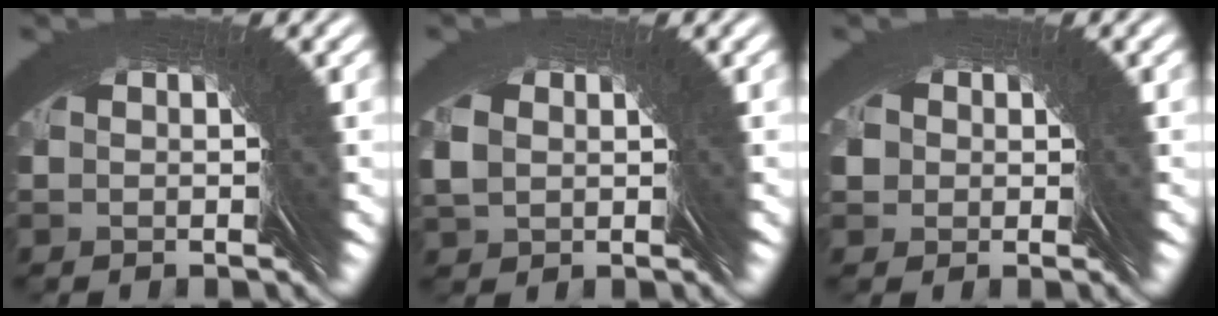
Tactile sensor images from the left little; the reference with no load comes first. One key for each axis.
{"total": 0.9, "fx": 0.7, "fy": 0.5, "fz": 0.0, "tx": 0.004, "ty": 0.013, "tz": 0.006}
{"total": 3.9, "fx": 0.6, "fy": 3.4, "fz": 1.8, "tx": -0.039, "ty": -0.003, "tz": 0.006}